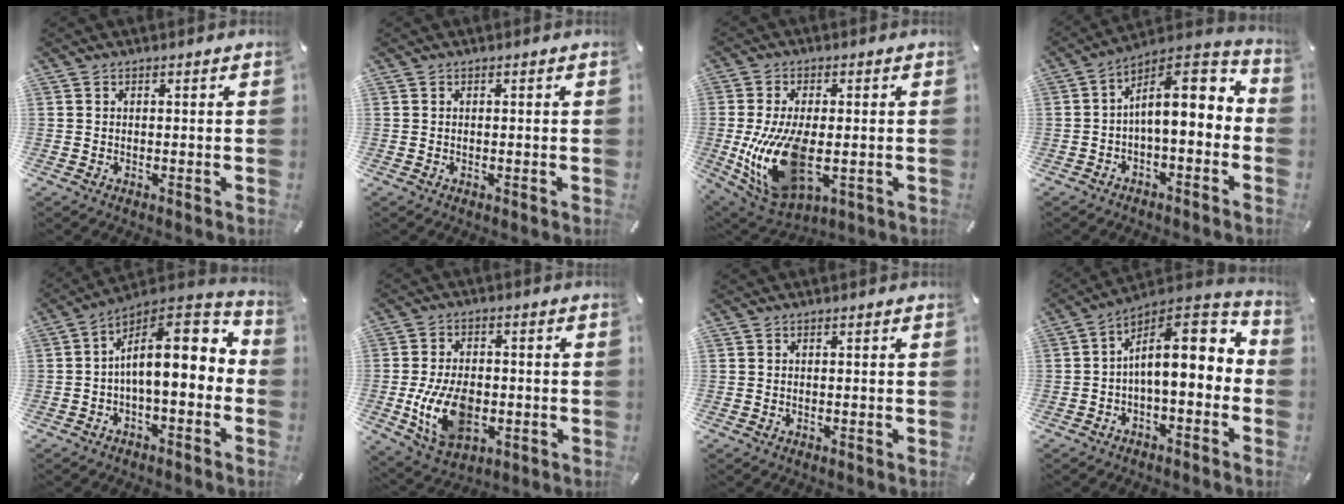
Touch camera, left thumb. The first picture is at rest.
{"total": 0.0}
{"total": 17.7, "force": [-2.2, 9.7, 14.6], "torque": [-0.312, -0.021, -0.027]}
{"total": 10.9, "force": [1.9, 5.3, 9.4], "torque": [-0.134, -0.020, 0.031]}
{"total": 14.3, "force": [2.2, 6.5, 12.5], "torque": [-0.184, -0.028, 0.034]}
{"total": 13.5, "force": [-2.8, 8.8, 9.9], "torque": [-0.199, -0.002, -0.048]}
{"total": 0.0}
{"total": 13.1, "force": [2.3, 6.2, 11.3], "torque": [-0.159, -0.025, 0.036]}